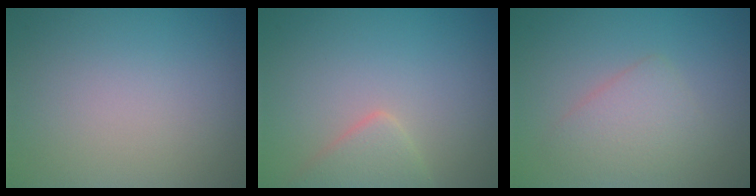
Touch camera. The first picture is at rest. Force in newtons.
{"total": 2.7, "press": 2.7, "slide": 0.1}
{"total": 2.9, "press": 2.9, "slide": 0.0}